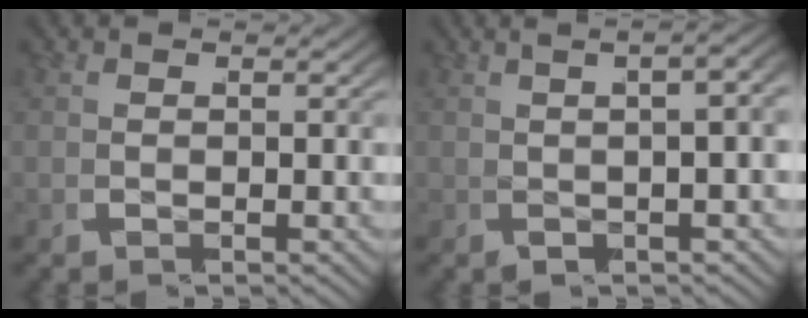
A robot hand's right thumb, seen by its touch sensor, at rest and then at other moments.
{"total": 7.3, "force": [2.7, 3.7, 5.7], "torque": [-0.054, 0.035, 0.018]}